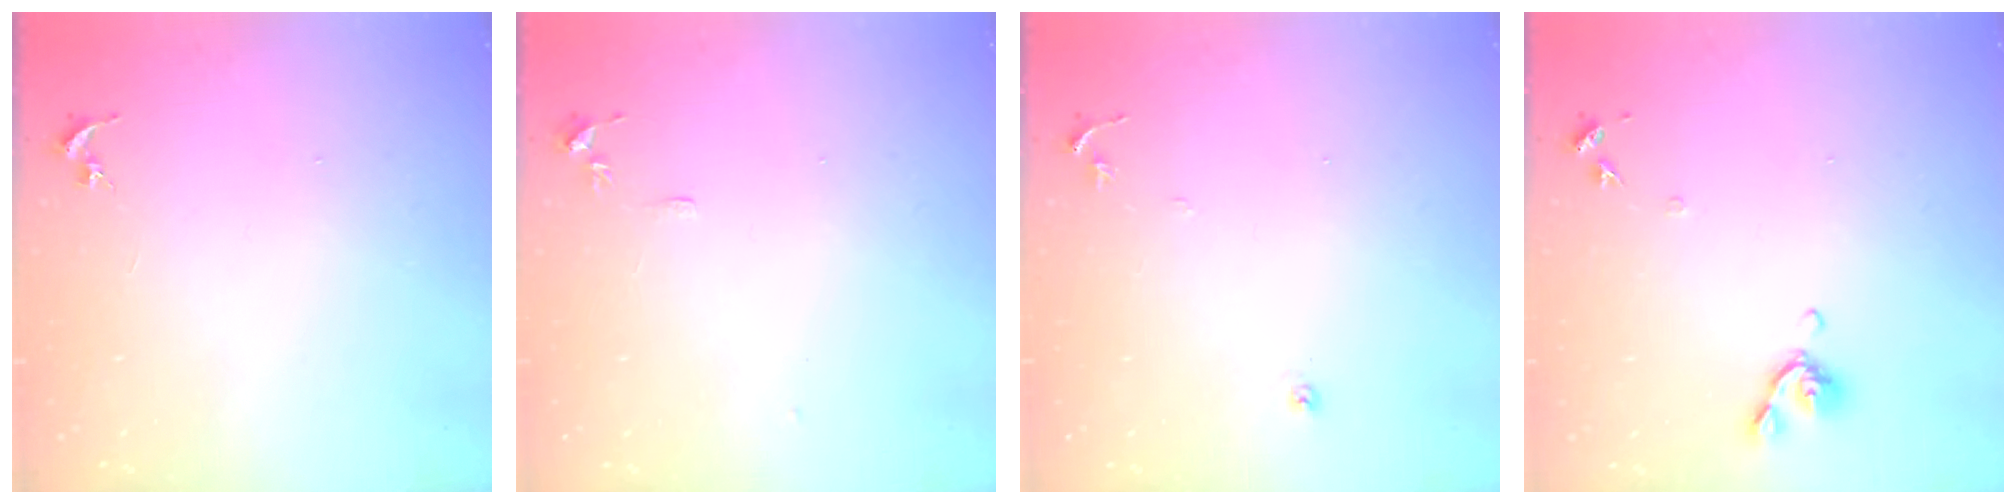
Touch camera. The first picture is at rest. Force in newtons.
{"total": 4.4, "press": 4.4, "slide": 0.6}
{"total": 4.6, "press": 4.6, "slide": 0.5}
{"total": 7.9, "press": 7.8, "slide": 1.5}